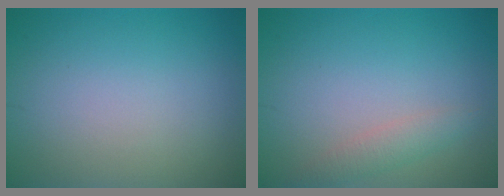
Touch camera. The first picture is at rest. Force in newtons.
{"total": 1.7, "press": 1.7, "slide": 0.1}